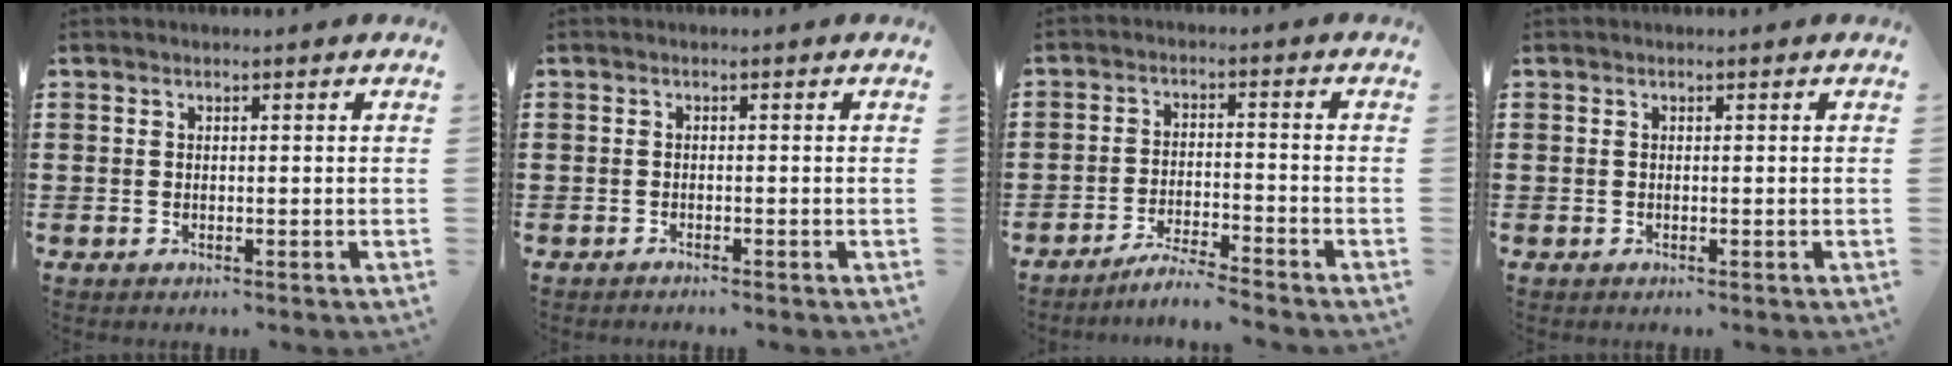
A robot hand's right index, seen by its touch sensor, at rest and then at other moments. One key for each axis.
{"total": 0.7, "fx": -0.7, "fy": -0.2, "fz": 0.1, "tx": -0.005, "ty": -0.006, "tz": -0.013}
{"total": 4.2, "fx": -4.0, "fy": -0.5, "fz": 0.9, "tx": -0.019, "ty": -0.004, "tz": -0.080}
{"total": 0.0}